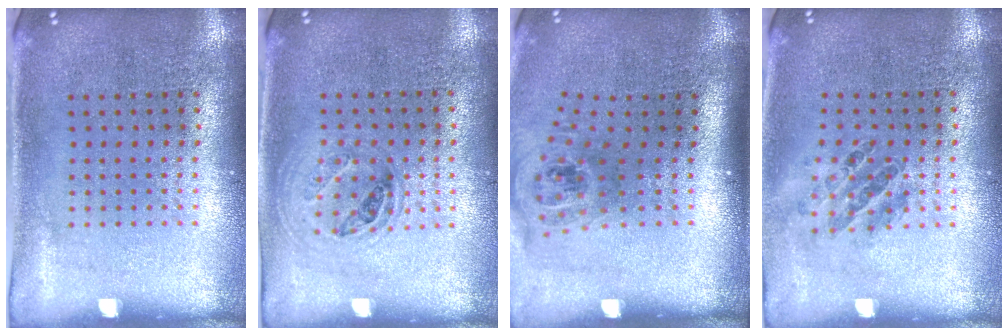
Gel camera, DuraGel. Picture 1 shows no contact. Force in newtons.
{"total": 1.1, "press": 1.0, "slide": 0.5}
{"total": 1.7, "press": 1.3, "slide": 1.1}
{"total": 1.0, "press": 0.9, "slide": 0.3}